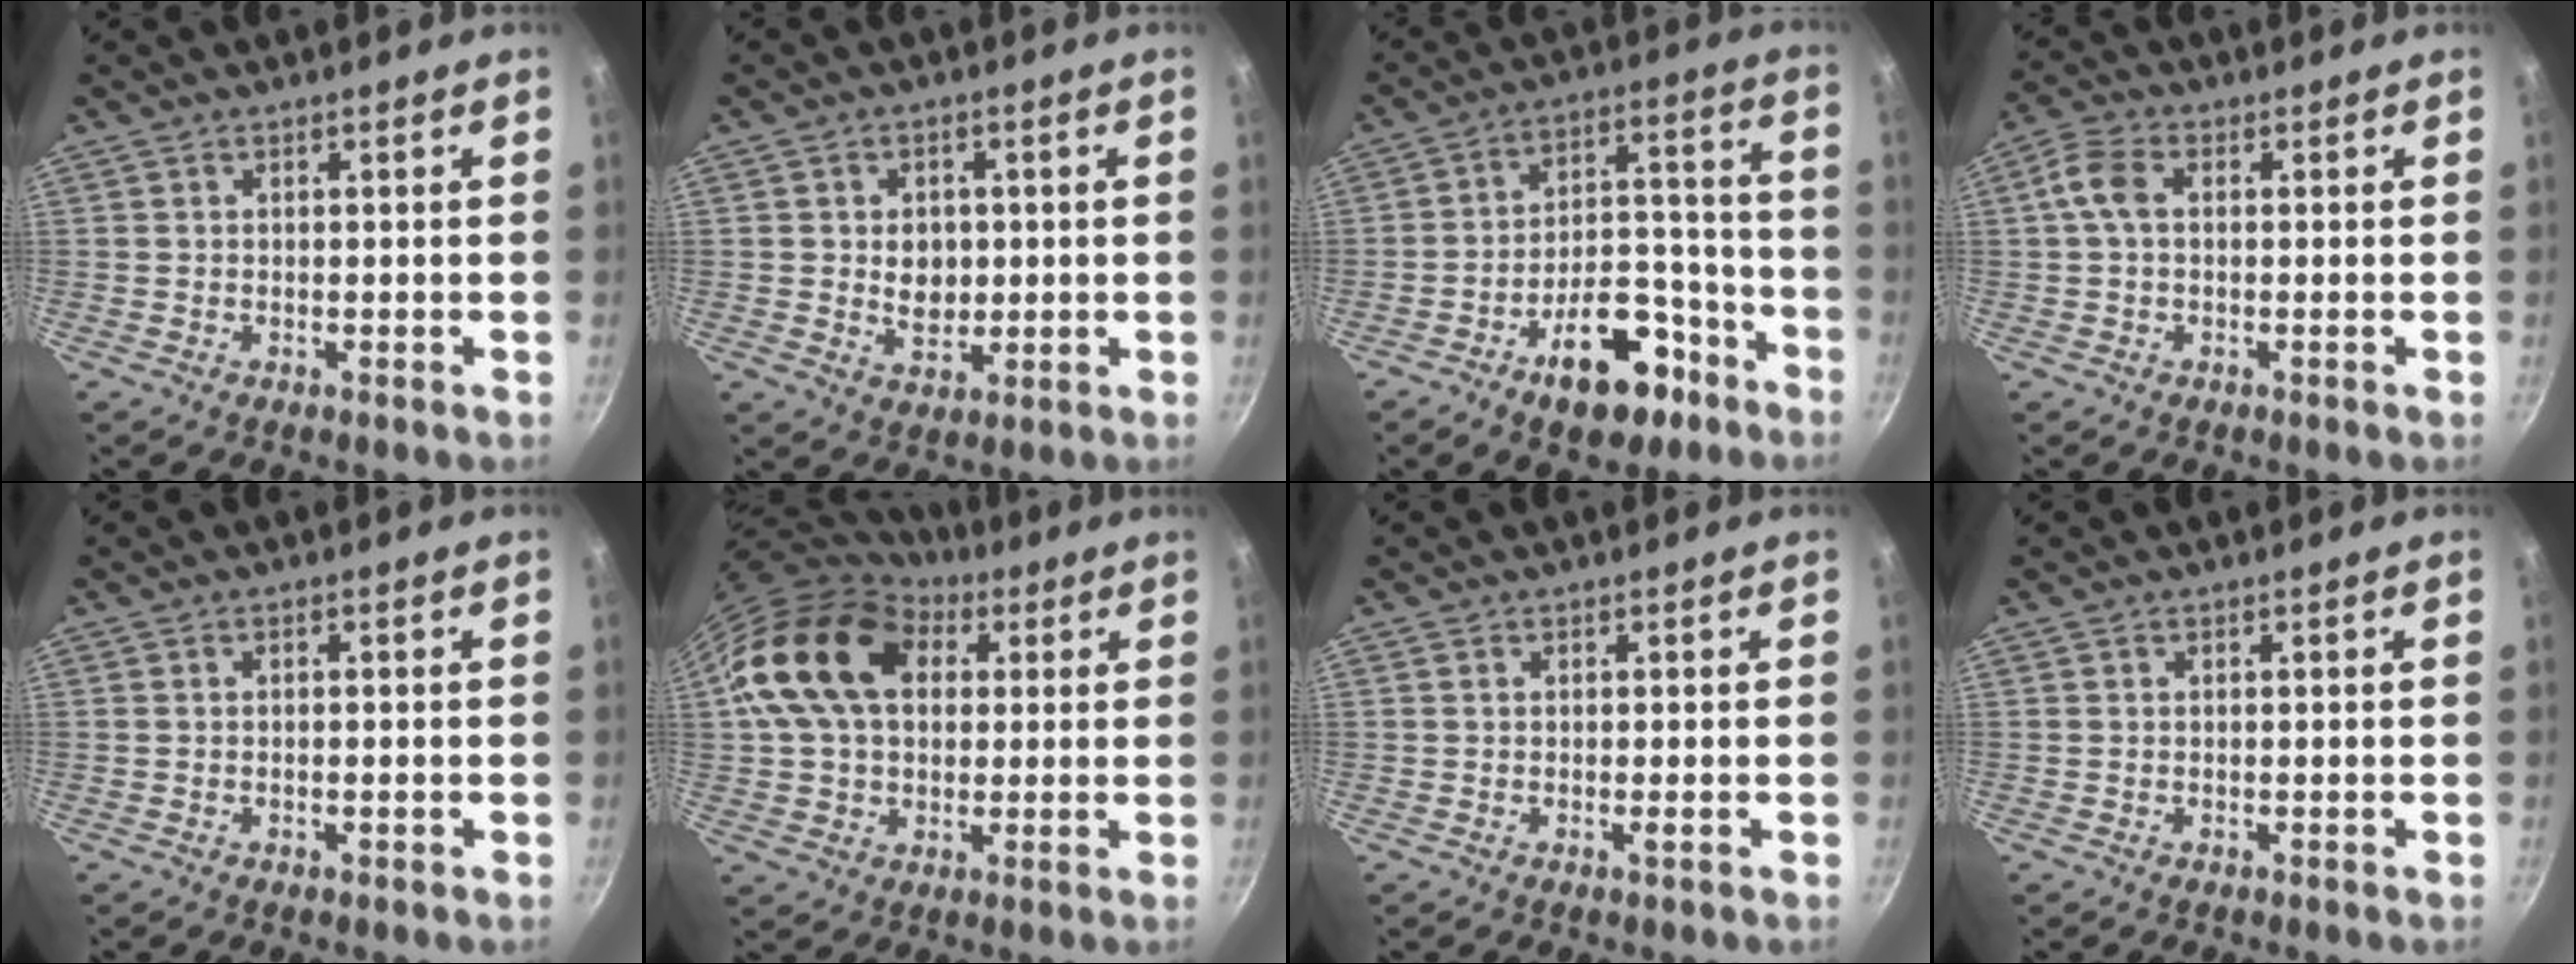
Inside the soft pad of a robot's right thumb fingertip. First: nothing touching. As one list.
[{"total": 5.9, "force": [0.3, 4.7, 3.6], "torque": [-0.034, -0.007, 0.009]}, {"total": 15.6, "force": [-8.8, 8.4, 9.8], "torque": [-0.108, 0.080, -0.119]}, {"total": 4.9, "force": [0.4, 3.1, 3.8], "torque": [-0.086, 0.015, 0.000]}, {"total": 0.8, "force": [-0.3, 0.2, 0.7], "torque": [-0.013, 0.002, -0.005]}, {"total": 19.3, "force": [5.1, 13.7, 12.7], "torque": [-0.208, 0.018, 0.079]}, {"total": 0.7, "force": [-0.1, 0.1, 0.7], "torque": [-0.016, -0.002, -0.002]}, {"total": 0.0}]